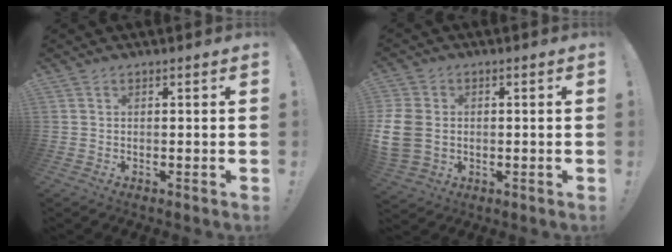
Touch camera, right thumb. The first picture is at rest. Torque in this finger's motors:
{"motor_torque": [2.62, 2.39, 1.56, -0.39, 0.62]}